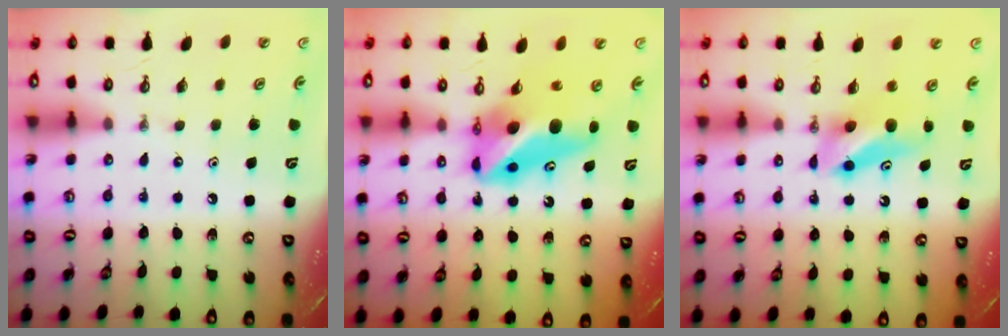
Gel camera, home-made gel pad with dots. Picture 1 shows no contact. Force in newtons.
{"total": 12.9, "press": 12.6, "slide": 2.9}
{"total": 7.8, "press": 7.4, "slide": 2.5}